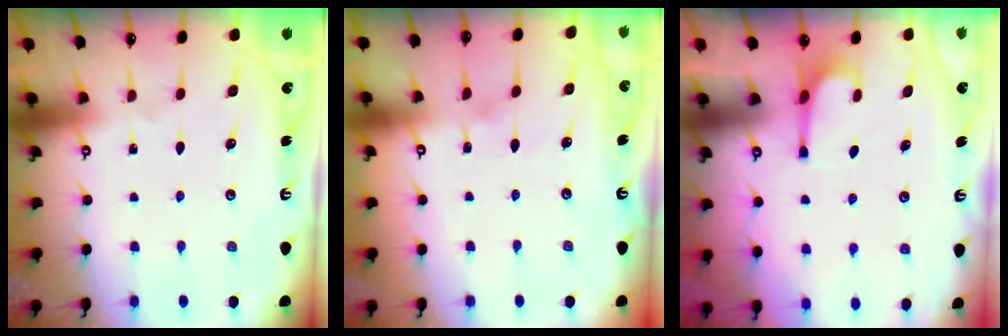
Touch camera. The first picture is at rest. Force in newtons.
{"total": 4.3, "press": 4.3, "slide": 0.5}
{"total": 2.2, "press": 2.2, "slide": 0.5}